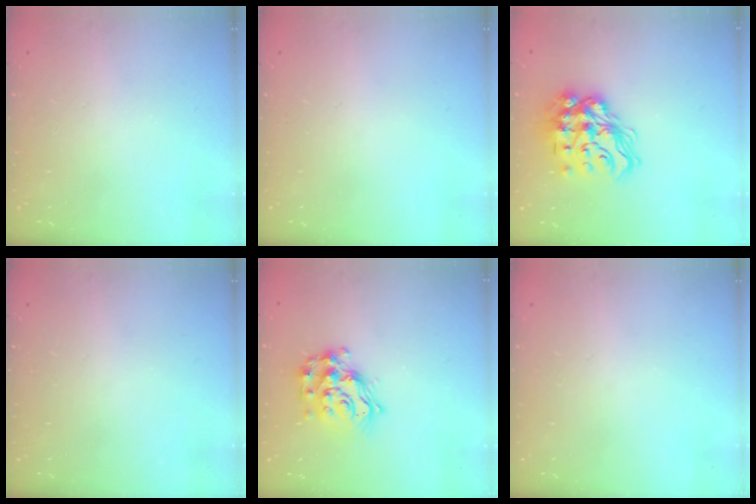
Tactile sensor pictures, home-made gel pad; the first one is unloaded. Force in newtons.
{"total": 0.0}
{"total": 17.2, "press": 17.1, "slide": 1.7}
{"total": 0.0}
{"total": 12.9, "press": 12.8, "slide": 1.0}
{"total": 0.0}